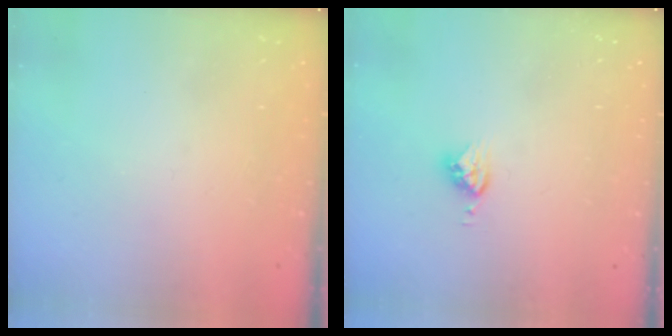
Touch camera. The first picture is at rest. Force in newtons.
{"total": 5.3, "press": 5.3, "slide": 0.3}